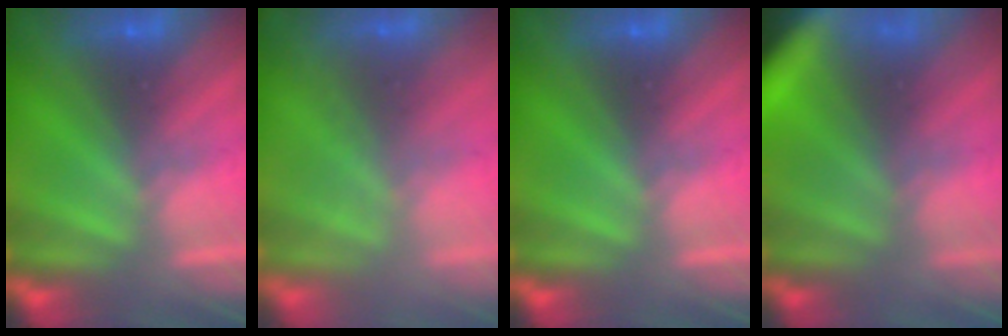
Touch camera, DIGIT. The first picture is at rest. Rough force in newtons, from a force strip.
{"total": 1.7}
{"total": 0.0}
{"total": 5.8}